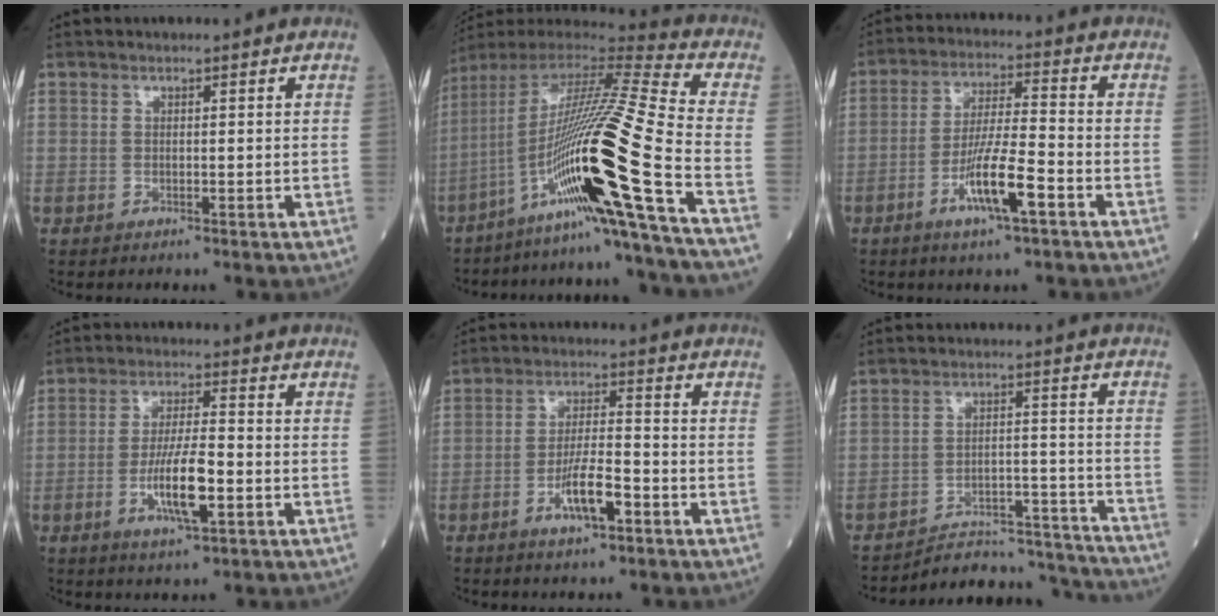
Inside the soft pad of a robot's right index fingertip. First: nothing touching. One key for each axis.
{"total": 23.9, "fx": -10.1, "fy": -2.1, "fz": 21.6, "tx": -0.391, "ty": -0.020, "tz": -0.187}
{"total": 9.2, "fx": -4.2, "fy": 0.6, "fz": 8.2, "tx": -0.155, "ty": -0.005, "tz": -0.077}
{"total": 8.4, "fx": -2.7, "fy": 1.4, "fz": 7.8, "tx": -0.145, "ty": -0.003, "tz": -0.047}
{"total": 6.8, "fx": -3.2, "fy": 1.3, "fz": 5.8, "tx": -0.112, "ty": 0.001, "tz": -0.058}
{"total": 14.0, "fx": -13.9, "fy": 1.4, "fz": 0.3, "tx": 0.017, "ty": 0.042, "tz": -0.190}